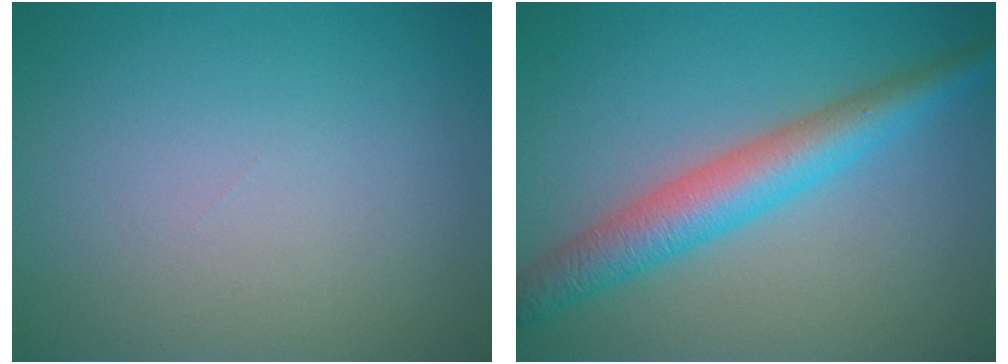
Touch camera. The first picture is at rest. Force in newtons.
{"total": 5.3, "press": 5.3, "slide": 0.1}